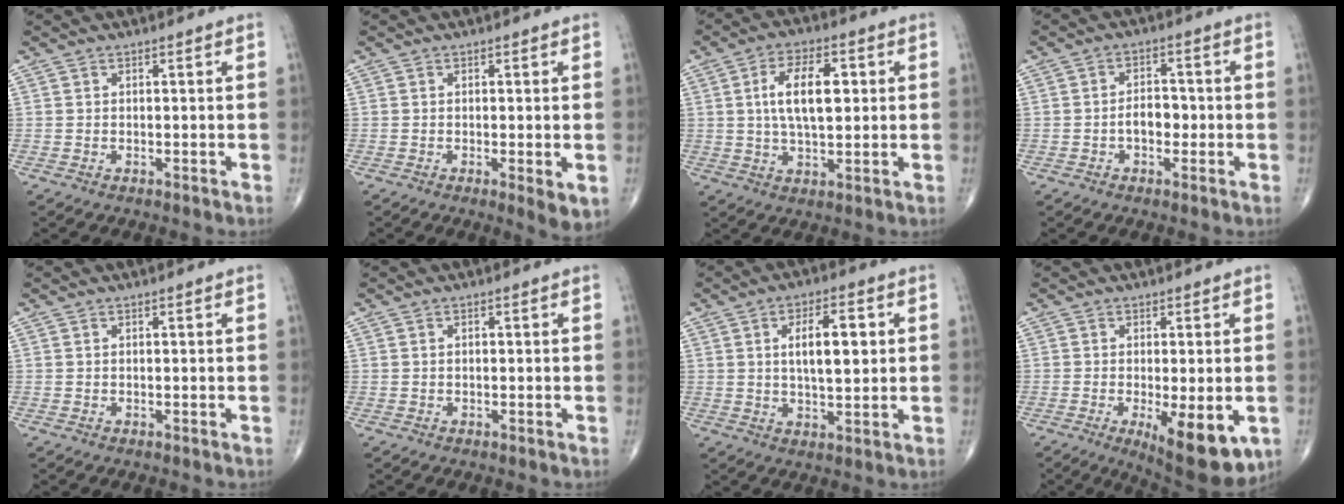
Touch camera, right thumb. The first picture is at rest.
{"total": 3.9, "force": [-0.8, 0.9, 3.7], "torque": [-0.058, -0.014, -0.013]}
{"total": 10.3, "force": [1.7, 4.9, 8.9], "torque": [-0.147, 0.003, 0.027]}
{"total": 4.3, "force": [-1.0, 2.7, 3.2], "torque": [-0.039, 0.016, -0.021]}
{"total": 0.0}
{"total": 0.0}
{"total": 9.0, "force": [1.7, 3.7, 8.0], "torque": [-0.113, -0.004, 0.026]}
{"total": 12.1, "force": [-3.9, 4.1, 10.7], "torque": [-0.145, -0.022, -0.047]}